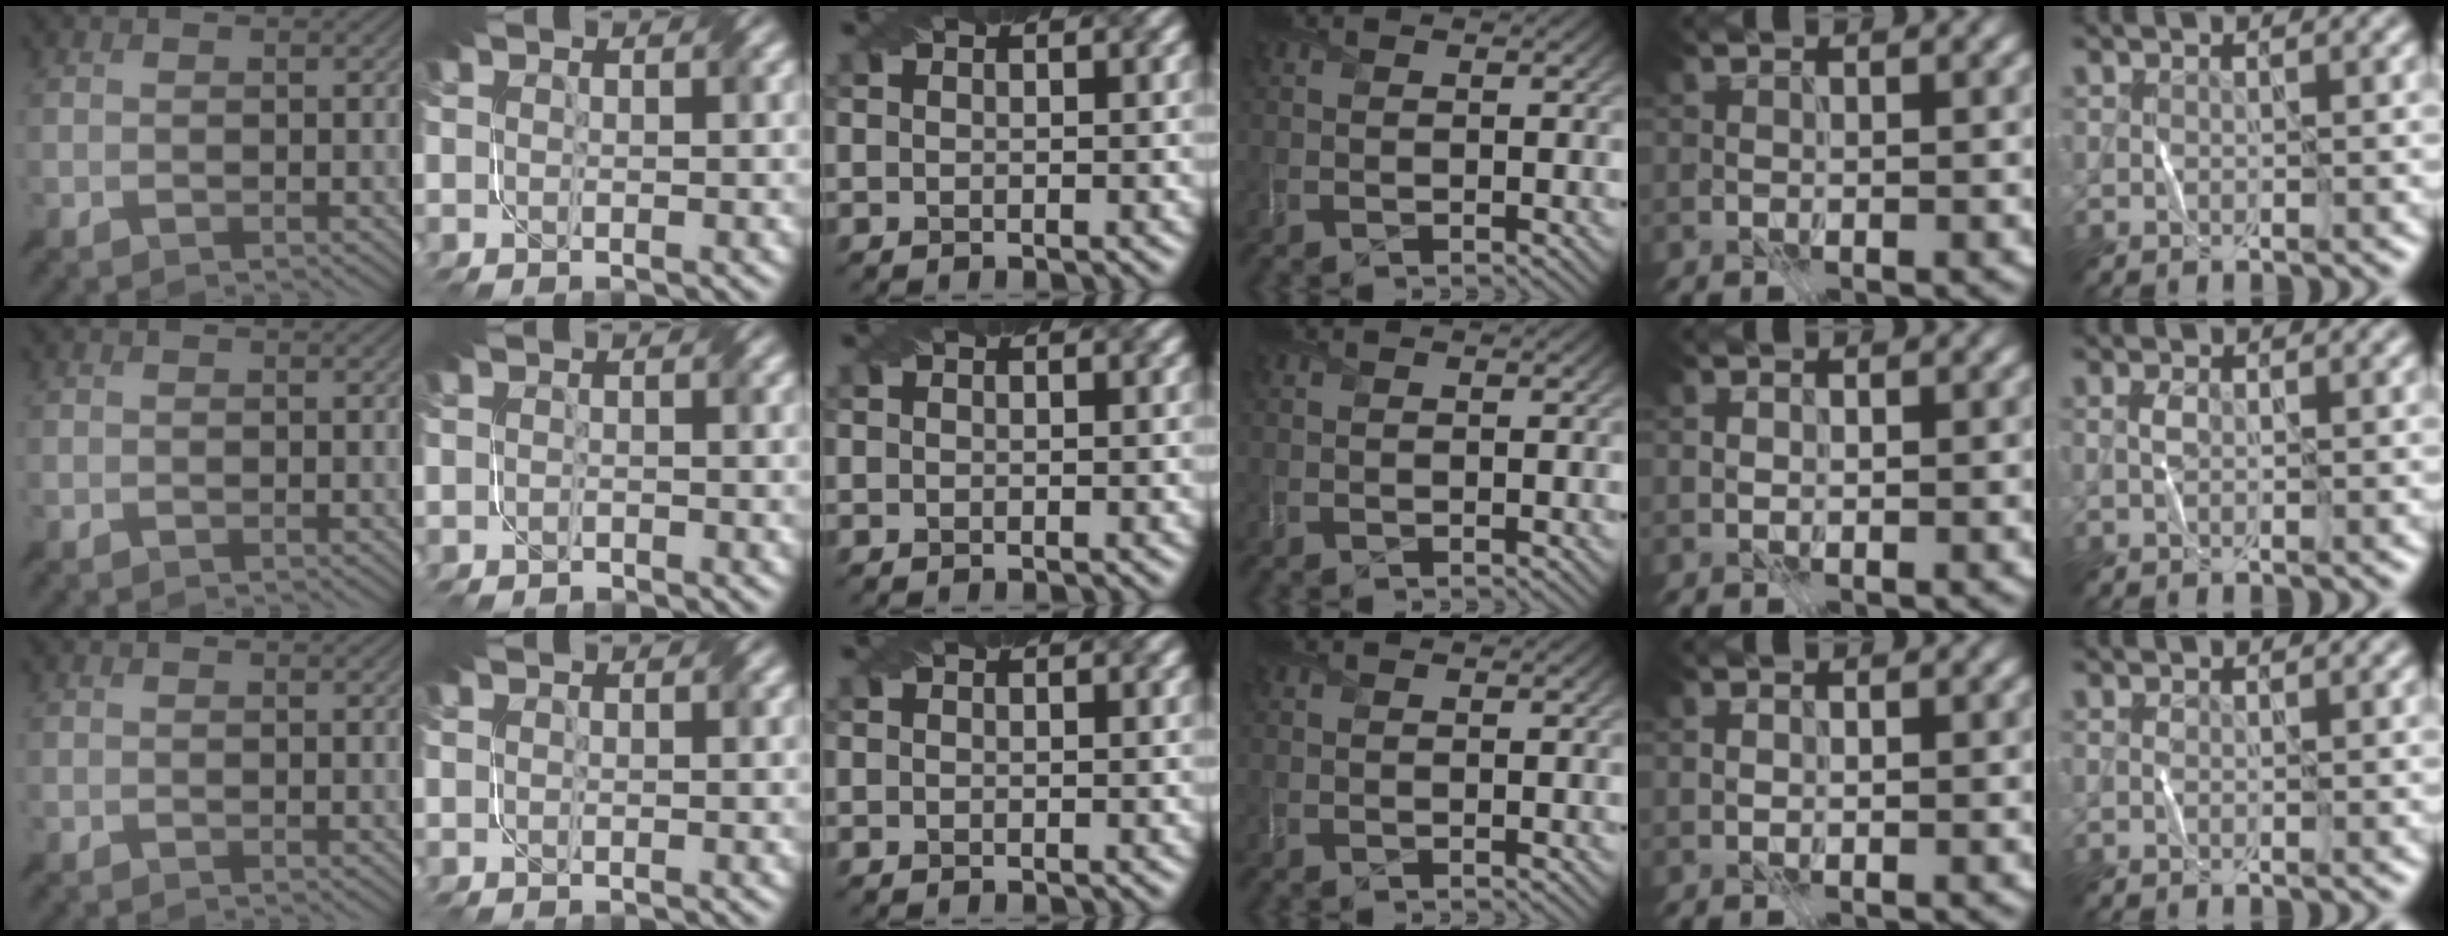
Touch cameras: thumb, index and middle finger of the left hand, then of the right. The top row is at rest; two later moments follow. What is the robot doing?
{"motion": "fold", "object": "file"}